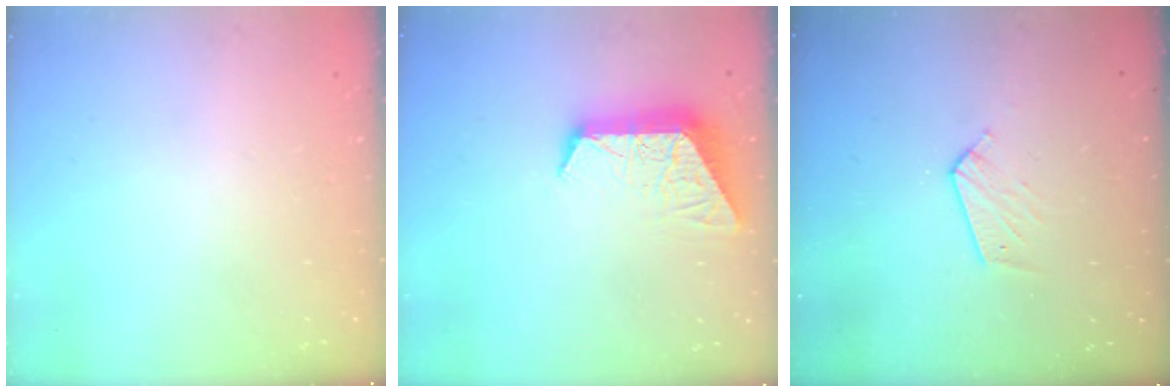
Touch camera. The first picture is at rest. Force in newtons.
{"total": 10.3, "press": 10.3, "slide": 0.9}
{"total": 5.4, "press": 5.3, "slide": 0.5}